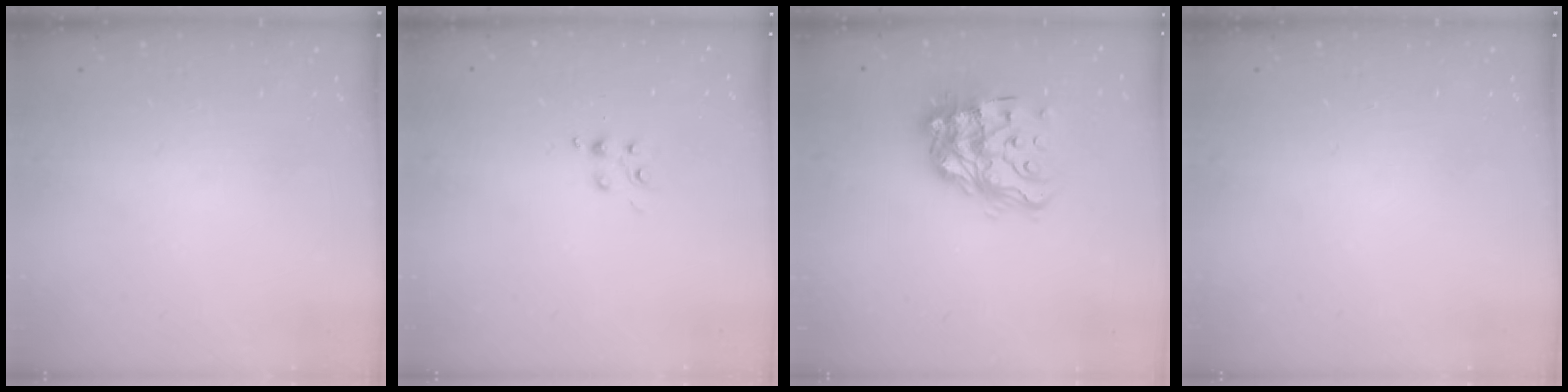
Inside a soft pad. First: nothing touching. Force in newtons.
{"total": 4.9, "press": 4.9, "slide": 0.7}
{"total": 16.7, "press": 16.6, "slide": 1.7}
{"total": 0.0}